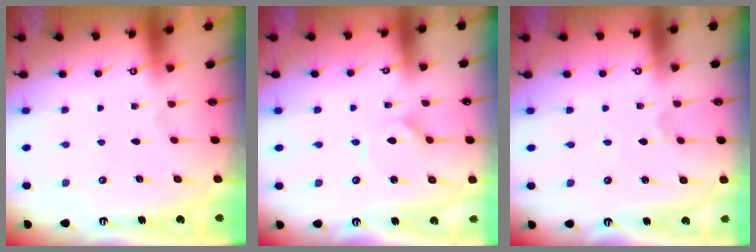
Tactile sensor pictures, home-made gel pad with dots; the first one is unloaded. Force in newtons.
{"total": 0.9, "press": 0.9, "slide": 0.0}
{"total": 0.7, "press": 0.7, "slide": 0.1}